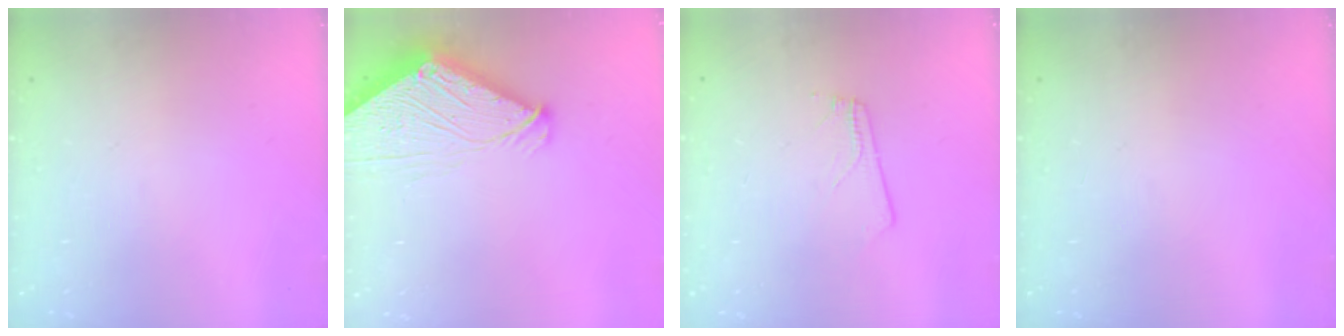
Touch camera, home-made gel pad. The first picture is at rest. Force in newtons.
{"total": 7.8, "press": 7.8, "slide": 0.9}
{"total": 3.8, "press": 3.8, "slide": 0.1}
{"total": 0.0}